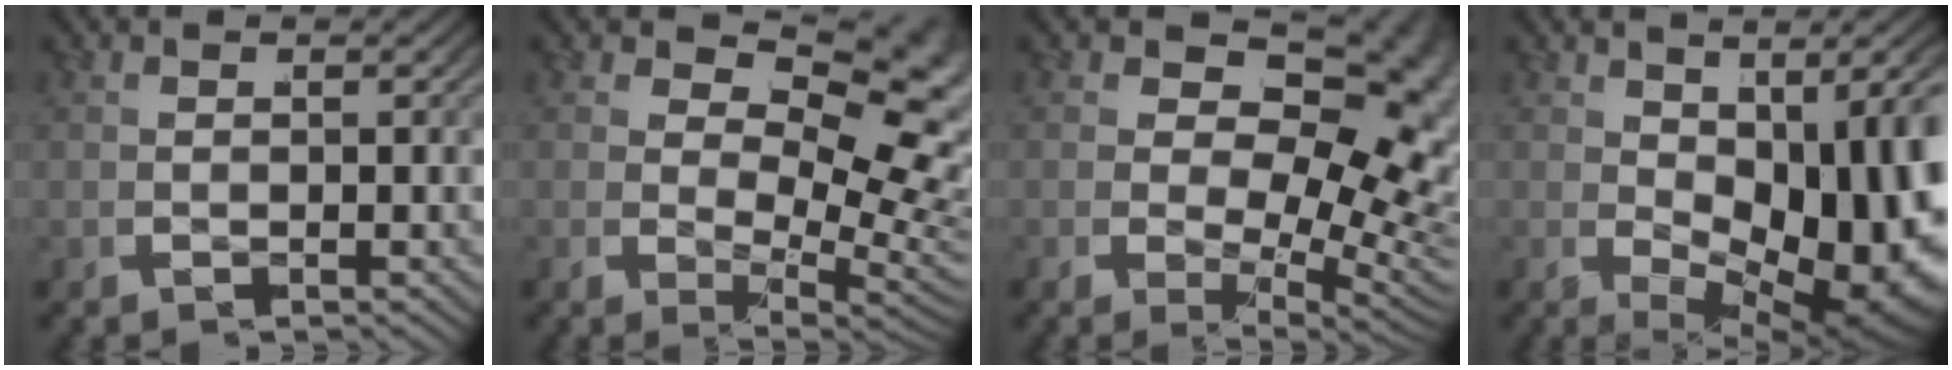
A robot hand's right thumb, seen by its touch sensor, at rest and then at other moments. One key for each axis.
{"total": 7.6, "fx": 1.1, "fy": 4.0, "fz": 6.4, "tx": -0.093, "ty": -0.034, "tz": 0.035}
{"total": 10.2, "fx": 0.6, "fy": 6.4, "fz": 7.8, "tx": -0.107, "ty": -0.034, "tz": 0.017}
{"total": 12.4, "fx": -0.7, "fy": 6.4, "fz": 10.6, "tx": -0.151, "ty": -0.031, "tz": 0.022}